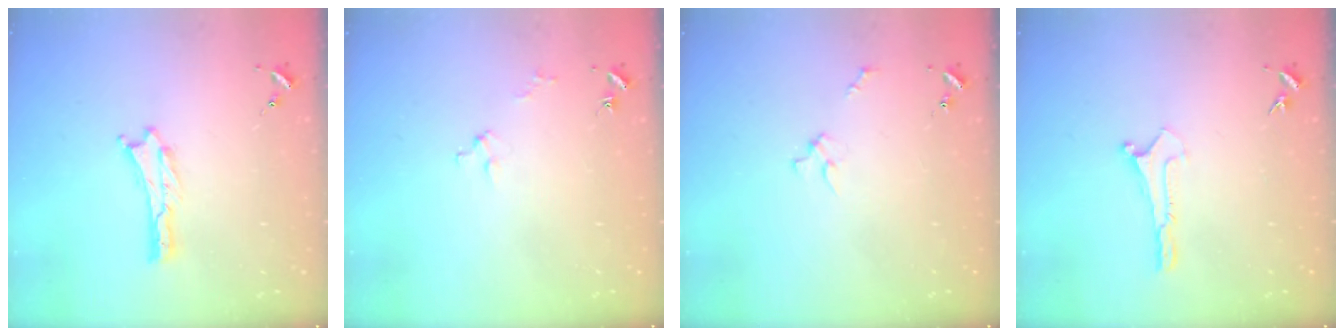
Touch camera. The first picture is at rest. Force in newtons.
{"total": 2.0, "press": 2.0, "slide": 0.1}
{"total": 2.0, "press": 2.0, "slide": 0.2}
{"total": 0.0}